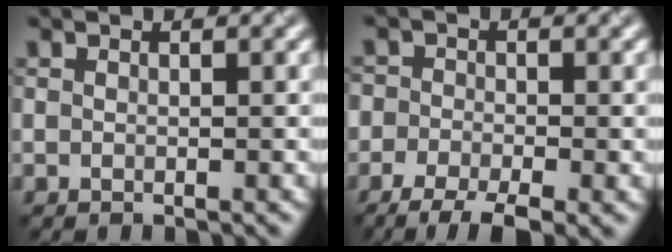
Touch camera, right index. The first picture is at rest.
{"total": 6.7, "force": [-4.0, 3.1, 4.4], "torque": [-0.077, -0.016, -0.065]}